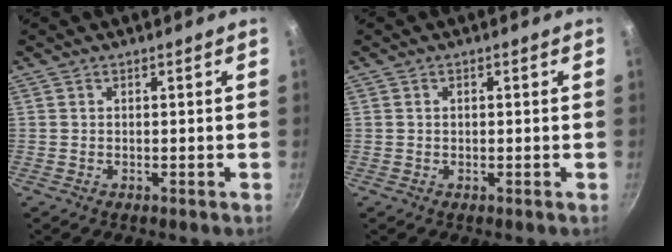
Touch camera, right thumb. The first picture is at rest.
{"total": 0.6, "force": [0.0, 0.5, 0.3], "torque": [-0.004, 0.004, 0.001]}